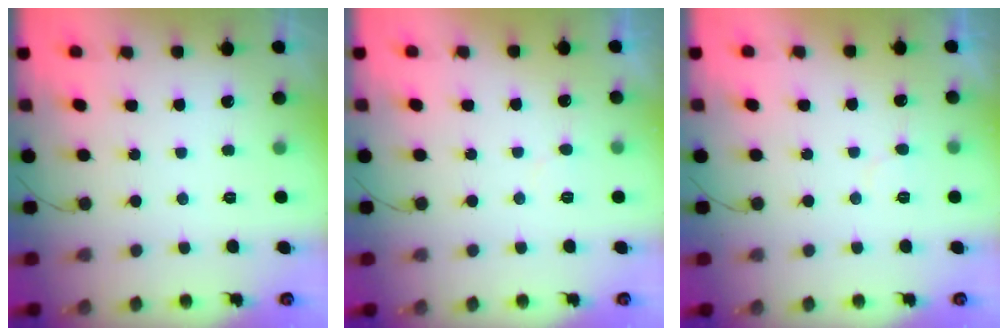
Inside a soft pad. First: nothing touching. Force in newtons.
{"total": 3.2, "press": 3.2, "slide": 0.2}
{"total": 5.2, "press": 5.1, "slide": 0.4}